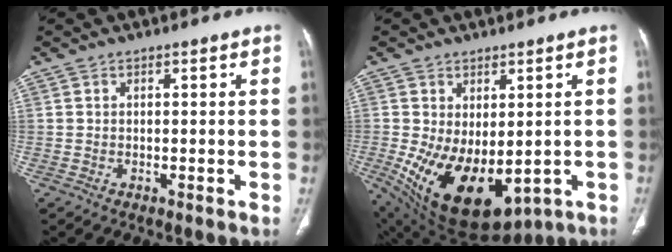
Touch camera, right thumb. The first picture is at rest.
{"total": 17.3, "force": [-3.7, 10.0, 13.7], "torque": [-0.226, -0.016, -0.021]}